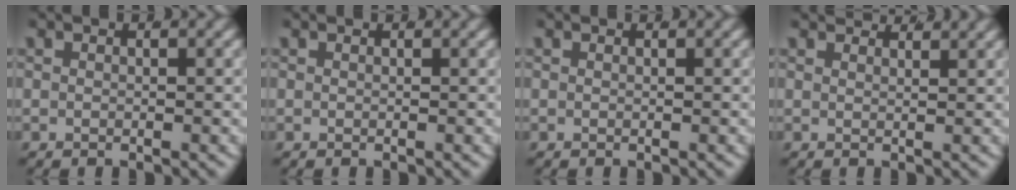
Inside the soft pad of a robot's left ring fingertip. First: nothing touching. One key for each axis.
{"total": 0.0}
{"total": 0.0}
{"total": 2.7, "fx": 2.6, "fy": -0.3, "fz": 0.5, "tx": 0.000, "ty": -0.002, "tz": 0.043}